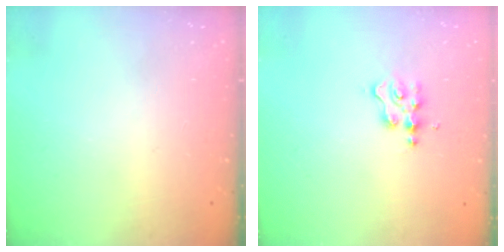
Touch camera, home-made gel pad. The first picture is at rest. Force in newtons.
{"total": 2.8, "press": 2.8, "slide": 0.2}